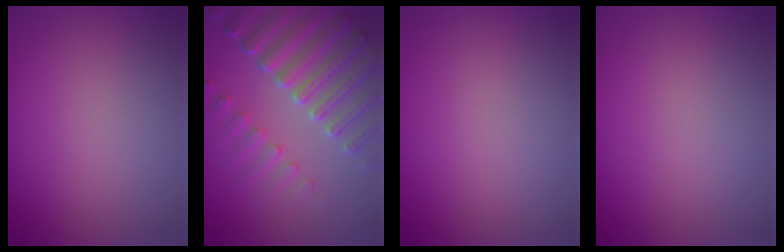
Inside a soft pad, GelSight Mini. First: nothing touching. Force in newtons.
{"total": 6.8, "press": 5.4, "slide": 4.1}
{"total": 0.0}
{"total": 0.0}